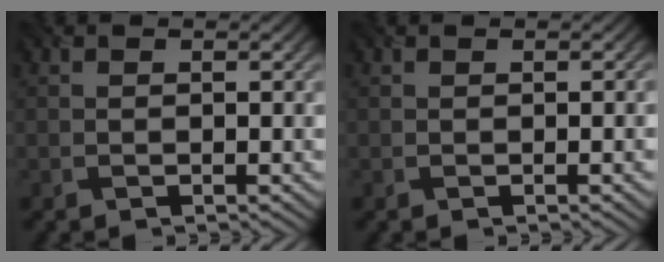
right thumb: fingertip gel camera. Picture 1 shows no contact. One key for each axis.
{"total": 1.2, "fx": 0.2, "fy": 0.2, "fz": 1.2, "tx": -0.018, "ty": 0.006, "tz": 0.003}